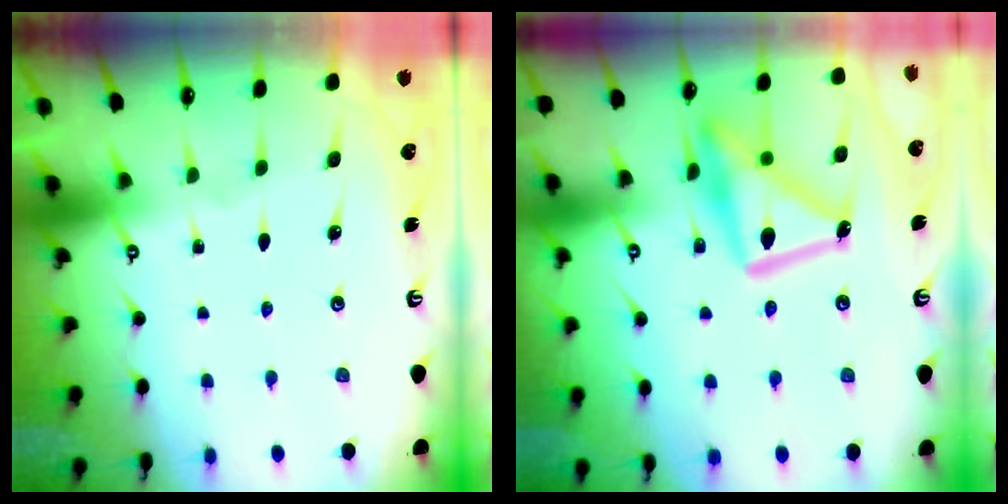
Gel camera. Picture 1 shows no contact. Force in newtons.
{"total": 15.7, "press": 15.6, "slide": 1.2}